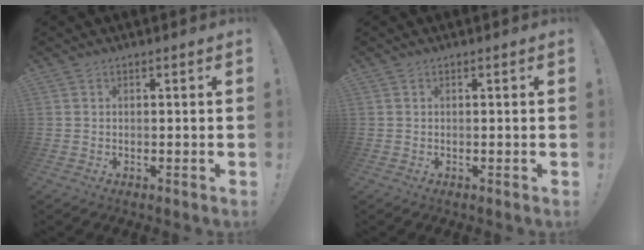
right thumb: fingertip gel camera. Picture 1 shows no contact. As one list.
[{"total": 0.0}]